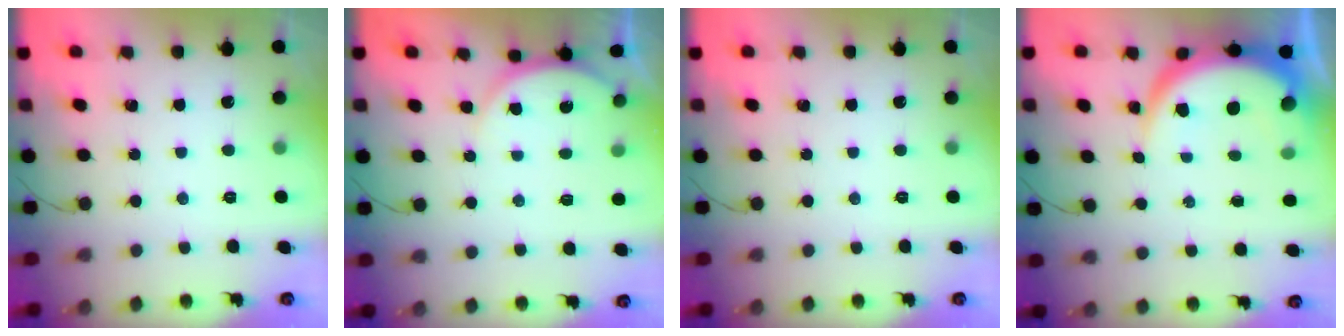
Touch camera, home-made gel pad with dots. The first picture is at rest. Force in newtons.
{"total": 5.0, "press": 5.0, "slide": 0.6}
{"total": 0.0}
{"total": 8.0, "press": 8.0, "slide": 0.4}